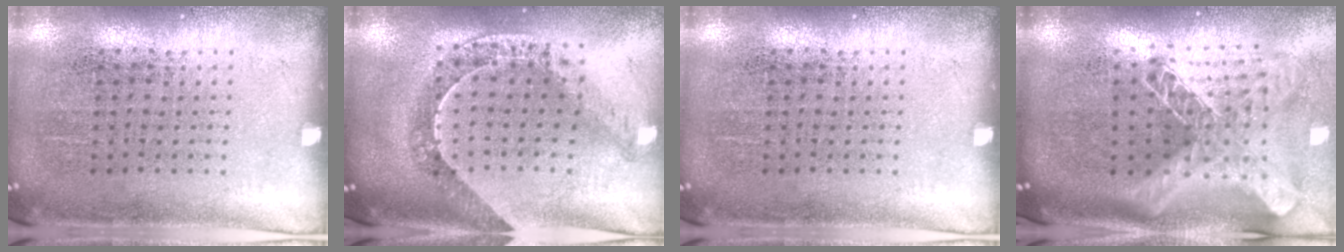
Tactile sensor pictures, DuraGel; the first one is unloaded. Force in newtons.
{"total": 1.2, "press": 1.2, "slide": 0.2}
{"total": 0.0}
{"total": 2.7, "press": 1.9, "slide": 1.9}